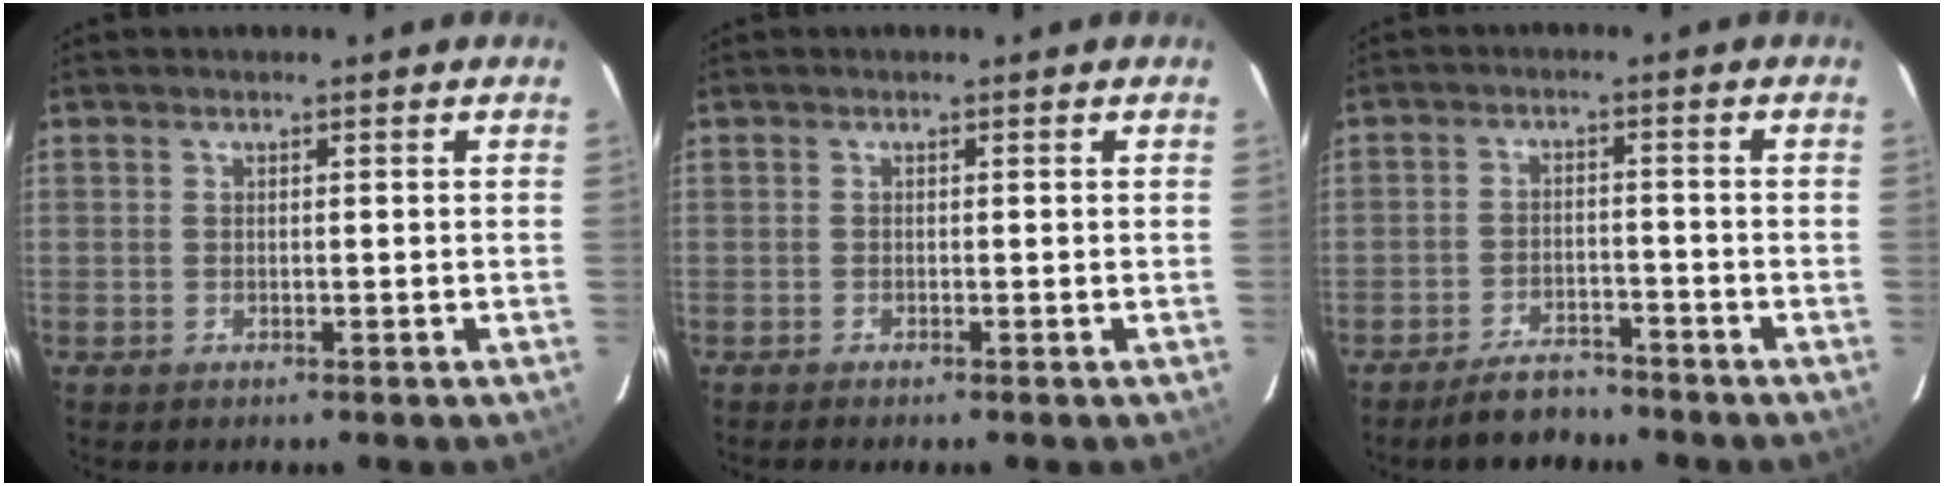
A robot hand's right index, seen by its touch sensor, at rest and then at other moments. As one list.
[{"total": 0.9, "force": [-0.8, -0.1, 0.4], "torque": [-0.007, -0.001, -0.013]}, {"total": 5.1, "force": [-4.4, 2.0, 1.4], "torque": [-0.029, -0.002, -0.072]}]